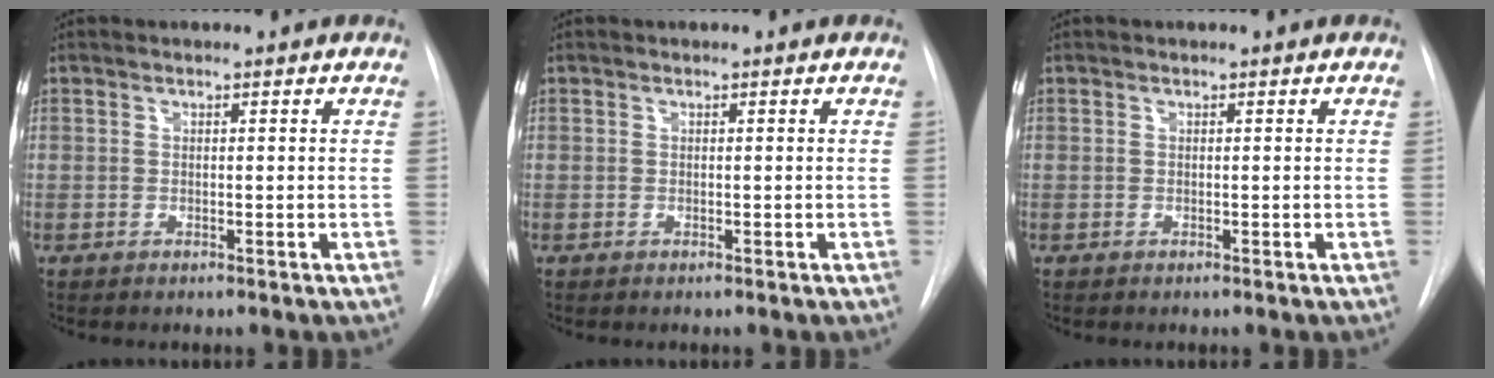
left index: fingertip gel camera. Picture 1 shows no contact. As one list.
[{"total": 0.0}, {"total": 0.0}]